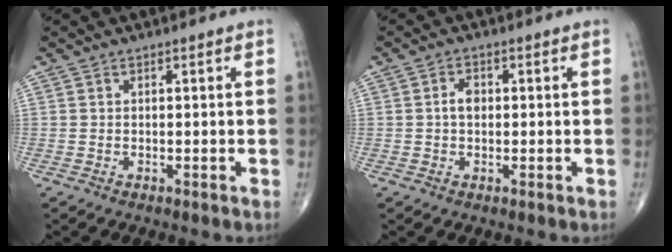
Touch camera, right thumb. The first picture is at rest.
{"total": 2.5, "force": [0.1, 1.7, 1.8], "torque": [-0.029, 0.006, -0.002]}